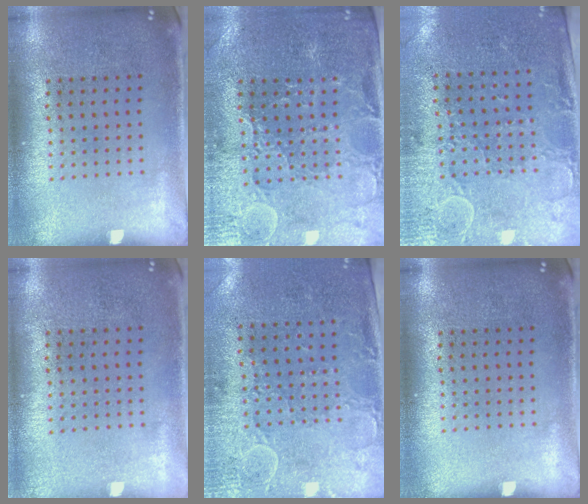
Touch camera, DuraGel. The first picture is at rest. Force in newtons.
{"total": 1.9, "press": 1.8, "slide": 0.5}
{"total": 2.9, "press": 2.5, "slide": 1.5}
{"total": 0.0}
{"total": 2.9, "press": 2.3, "slide": 1.7}
{"total": 0.0}